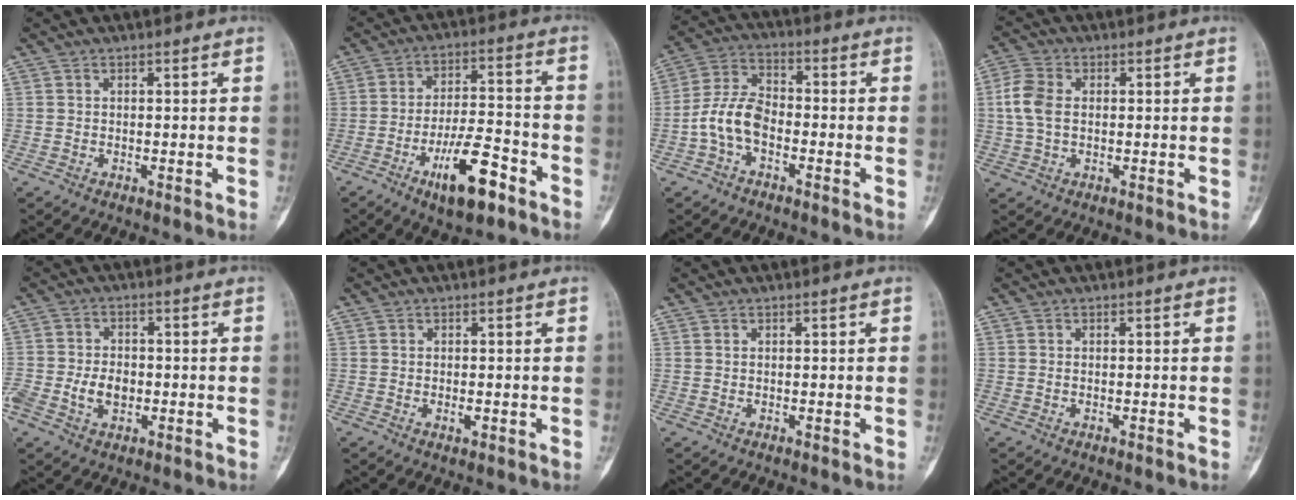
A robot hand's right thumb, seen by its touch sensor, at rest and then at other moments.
{"total": 12.5, "force": [-6.6, 4.4, 9.6], "torque": [-0.159, 0.038, -0.106]}
{"total": 8.5, "force": [-2.8, 5.0, 6.3], "torque": [-0.122, 0.033, -0.063]}
{"total": 6.3, "force": [0.4, 4.1, 4.8], "torque": [-0.109, 0.012, 0.004]}
{"total": 6.0, "force": [-1.4, 4.2, 4.1], "torque": [-0.073, 0.012, -0.021]}
{"total": 1.3, "force": [-0.2, 0.7, 1.1], "torque": [-0.019, -0.002, -0.004]}
{"total": 0.0}
{"total": 0.0}